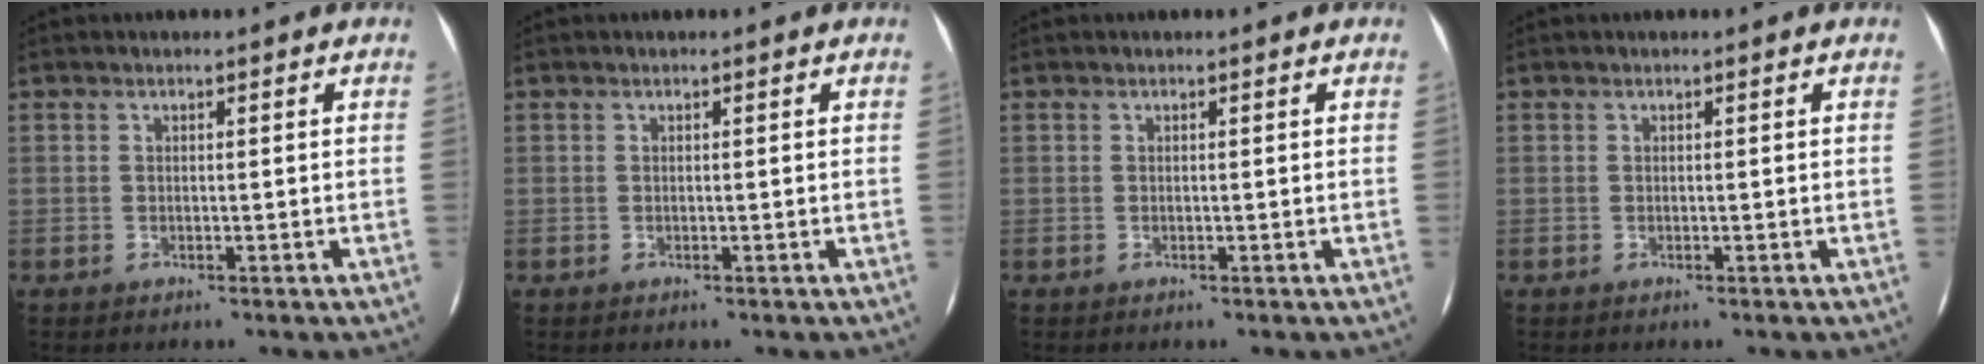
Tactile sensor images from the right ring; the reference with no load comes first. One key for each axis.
{"total": 0.0}
{"total": 0.0}
{"total": 0.0}